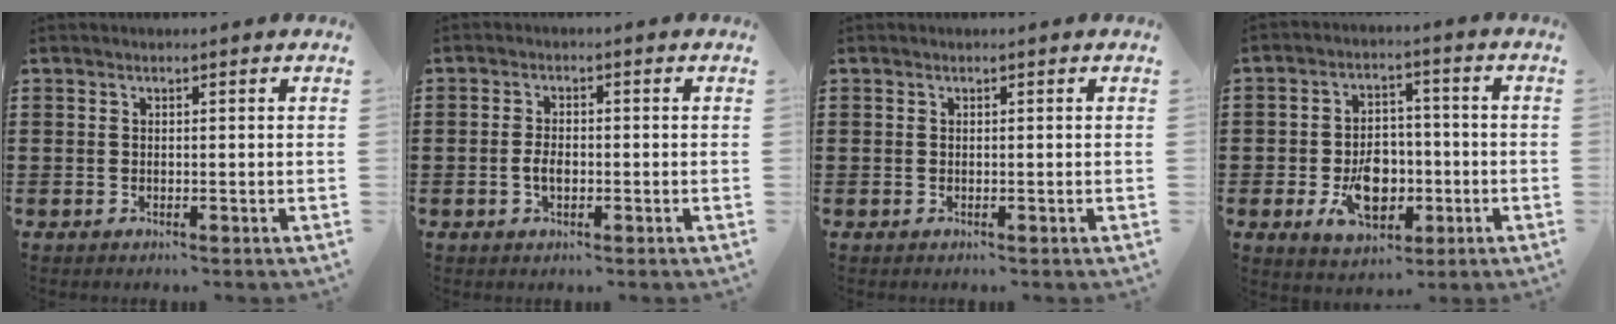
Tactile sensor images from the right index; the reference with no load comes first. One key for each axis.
{"total": 2.7, "fx": -0.6, "fy": 1.4, "fz": 2.2, "tx": -0.049, "ty": -0.001, "tz": -0.013}
{"total": 0.0}
{"total": 8.6, "fx": -2.2, "fy": 5.5, "fz": 6.2, "tx": -0.102, "ty": -0.001, "tz": -0.040}